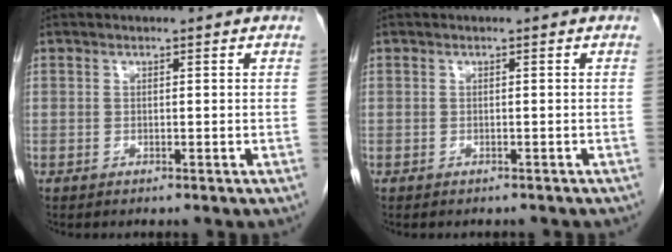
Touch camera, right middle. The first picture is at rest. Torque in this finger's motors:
{"motor_torque": [0.17, 0.02, -0.04, 0.00]}